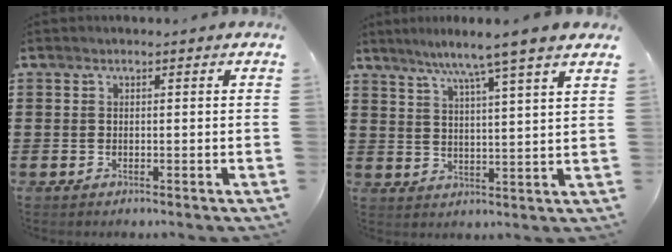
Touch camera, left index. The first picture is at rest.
{"total": 6.3, "force": [5.1, -1.2, 3.5], "torque": [-0.086, -0.023, 0.084]}